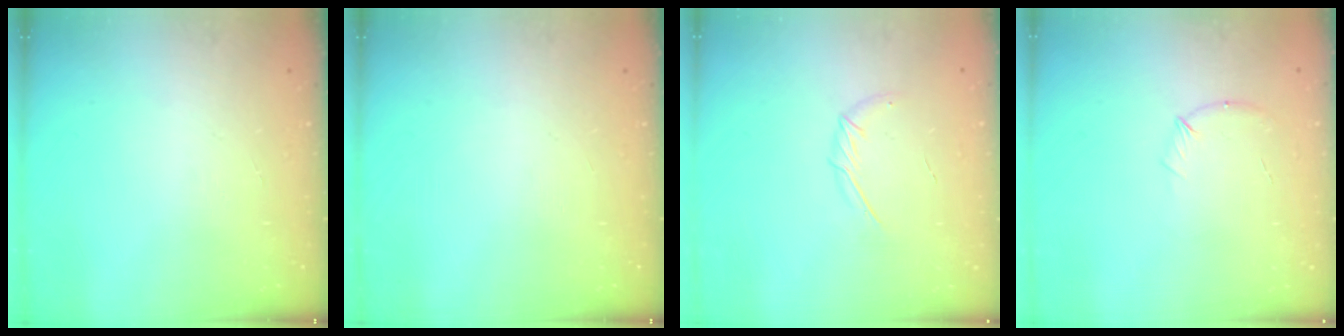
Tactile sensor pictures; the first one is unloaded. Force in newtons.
{"total": 0.0}
{"total": 5.5, "press": 5.3, "slide": 1.4}
{"total": 6.3, "press": 6.2, "slide": 1.3}